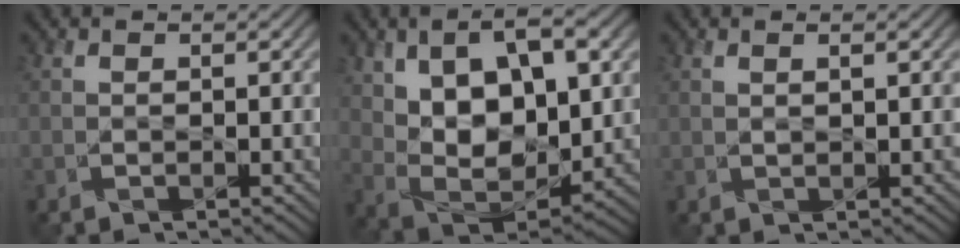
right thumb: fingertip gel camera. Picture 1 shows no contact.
{"total": 14.8, "force": [4.8, 8.2, 11.4], "torque": [-0.207, -0.011, 0.096]}
{"total": 0.9, "force": [0.4, 0.0, 0.8], "torque": [-0.018, -0.003, 0.010]}